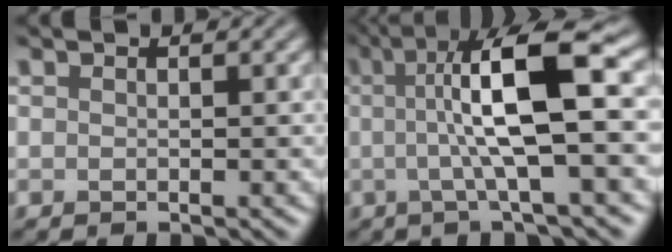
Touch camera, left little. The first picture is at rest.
{"total": 9.2, "force": [0.7, 1.8, 9.0], "torque": [-0.132, 0.011, 0.003]}